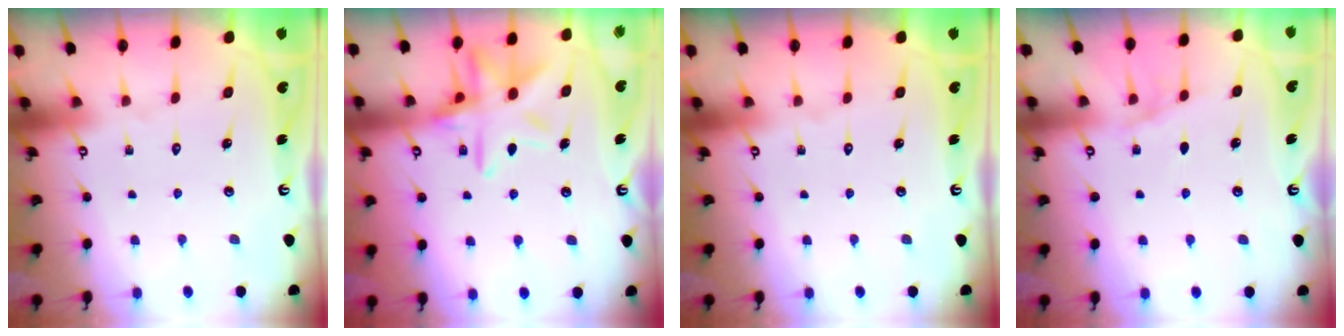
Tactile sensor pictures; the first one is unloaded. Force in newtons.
{"total": 13.2, "press": 13.2, "slide": 1.1}
{"total": 0.0}
{"total": 6.0, "press": 5.3, "slide": 2.8}